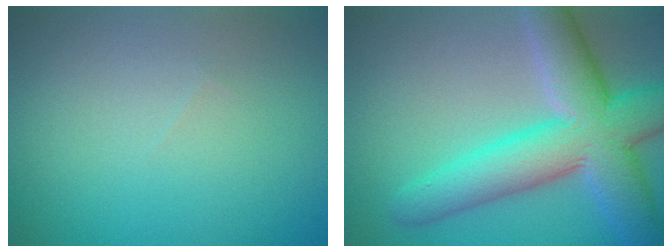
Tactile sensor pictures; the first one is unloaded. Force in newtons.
{"total": 8.9, "press": 8.9, "slide": 0.3}